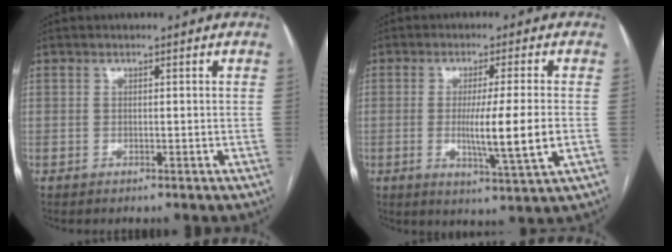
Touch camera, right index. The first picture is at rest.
{"total": 10.9, "force": [-1.4, -1.0, 10.8], "torque": [-0.188, -0.029, -0.027]}